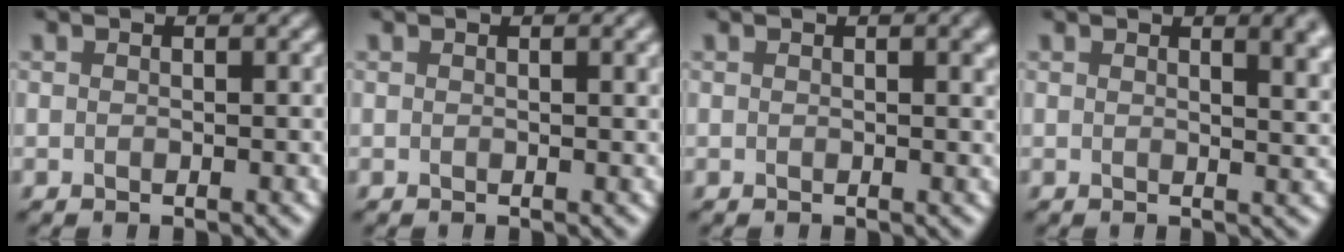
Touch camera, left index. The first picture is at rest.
{"total": 1.2, "force": [0.4, 0.3, 1.1], "torque": [-0.010, 0.003, 0.005]}
{"total": 1.6, "force": [0.6, 0.5, 1.4], "torque": [-0.012, 0.002, 0.009]}
{"total": 4.9, "force": [2.2, 2.2, 3.8], "torque": [-0.014, 0.007, 0.027]}